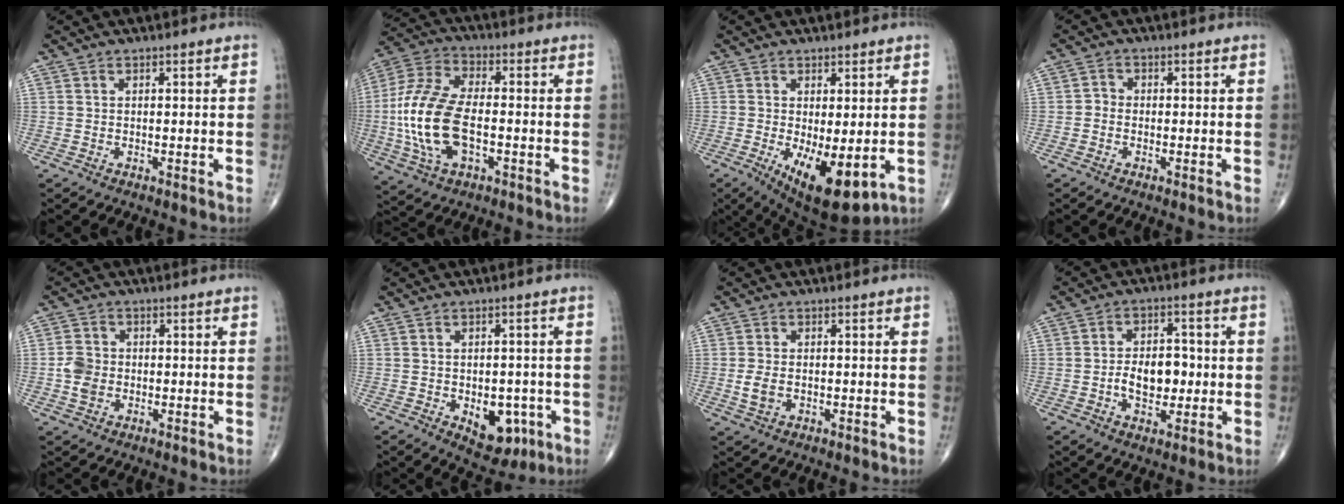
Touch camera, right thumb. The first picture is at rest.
{"total": 17.0, "force": [-2.6, 8.7, 14.3], "torque": [-0.310, 0.015, -0.048]}
{"total": 11.0, "force": [-2.6, 4.4, 9.8], "torque": [-0.146, -0.024, -0.021]}
{"total": 1.6, "force": [-0.5, 1.3, 0.7], "torque": [-0.003, 0.005, -0.016]}
{"total": 4.5, "force": [-0.8, 3.6, 2.5], "torque": [-0.041, 0.006, -0.018]}
{"total": 8.5, "force": [-2.9, 5.3, 6.0], "torque": [-0.046, 0.010, -0.026]}
{"total": 3.3, "force": [-0.5, 2.1, 2.5], "torque": [-0.054, -0.001, -0.006]}
{"total": 8.2, "force": [-1.0, 5.1, 6.4], "torque": [-0.085, 0.012, -0.018]}